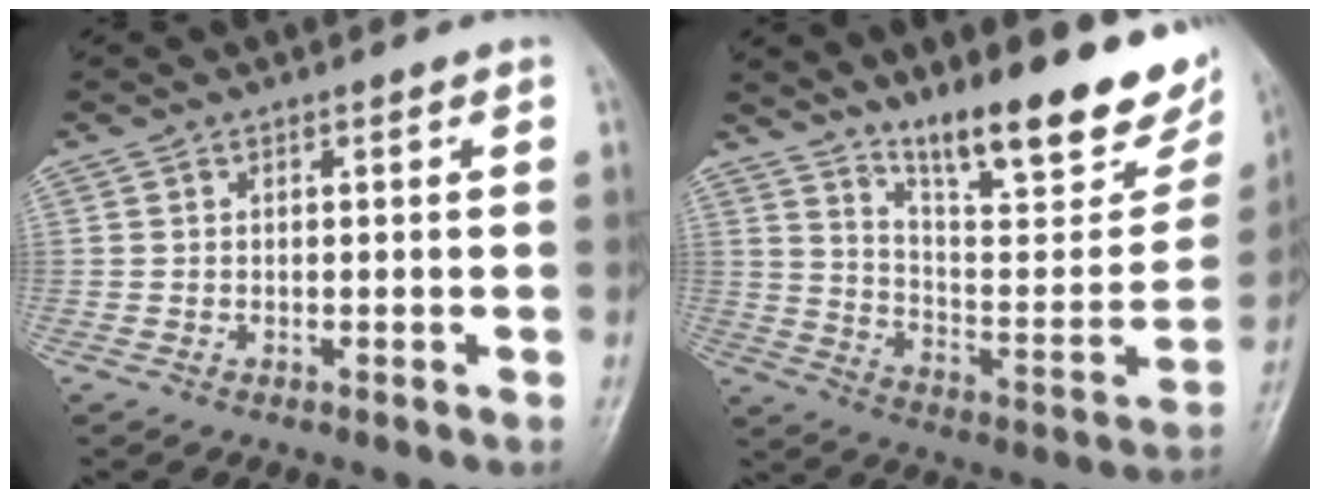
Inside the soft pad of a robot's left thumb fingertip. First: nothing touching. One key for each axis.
{"total": 24.8, "fx": 17.3, "fy": 6.2, "fz": 16.6, "tx": -0.209, "ty": -0.090, "tz": 0.266}